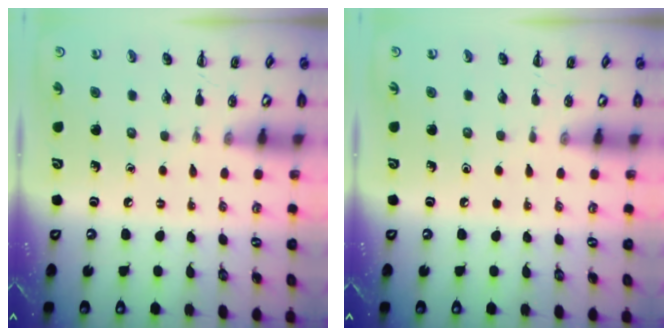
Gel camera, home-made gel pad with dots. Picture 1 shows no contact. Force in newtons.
{"total": 0.0}